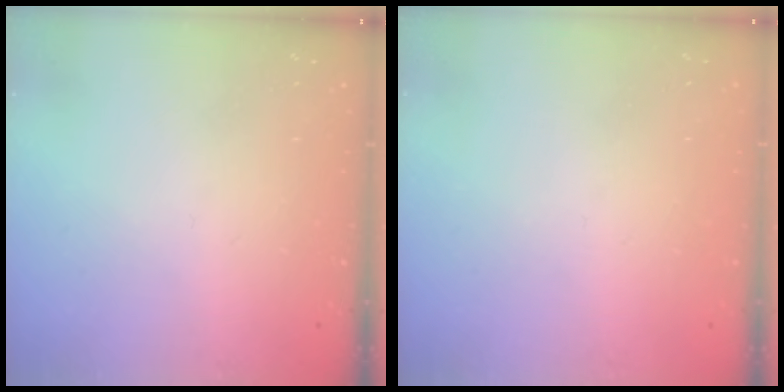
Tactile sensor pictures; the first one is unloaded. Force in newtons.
{"total": 0.0}